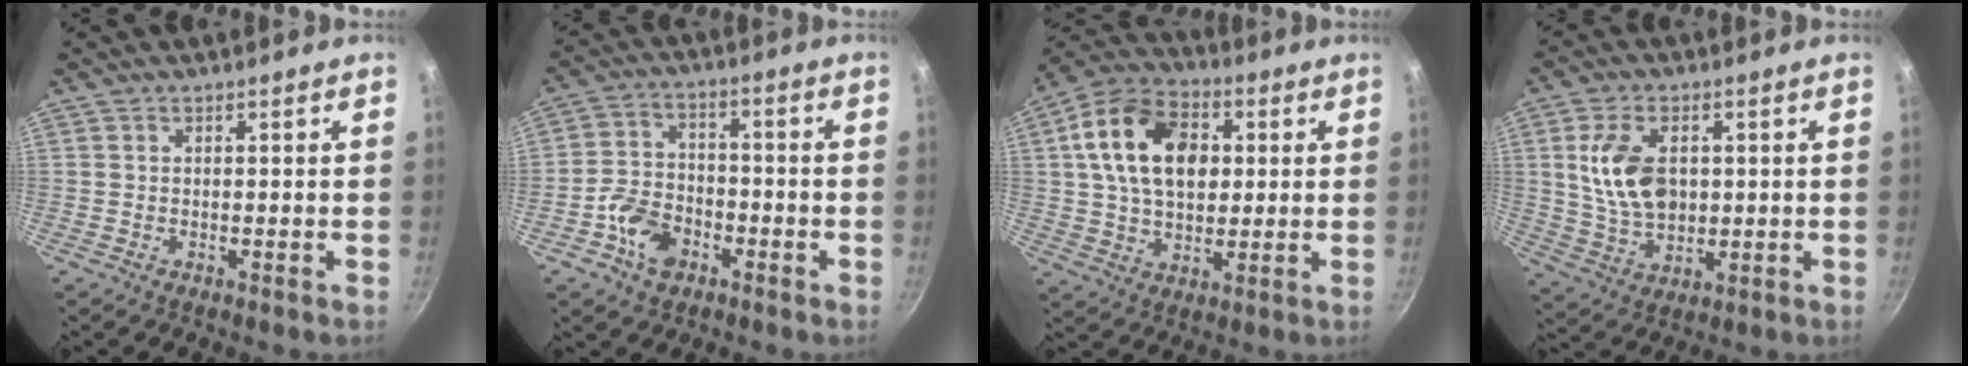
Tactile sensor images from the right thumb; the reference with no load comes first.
{"total": 8.9, "force": [-4.1, 6.2, 4.7], "torque": [-0.072, 0.034, -0.083]}
{"total": 17.8, "force": [3.5, 12.0, 12.6], "torque": [-0.192, 0.013, 0.047]}
{"total": 12.1, "force": [1.9, 7.8, 9.1], "torque": [-0.153, -0.011, 0.041]}